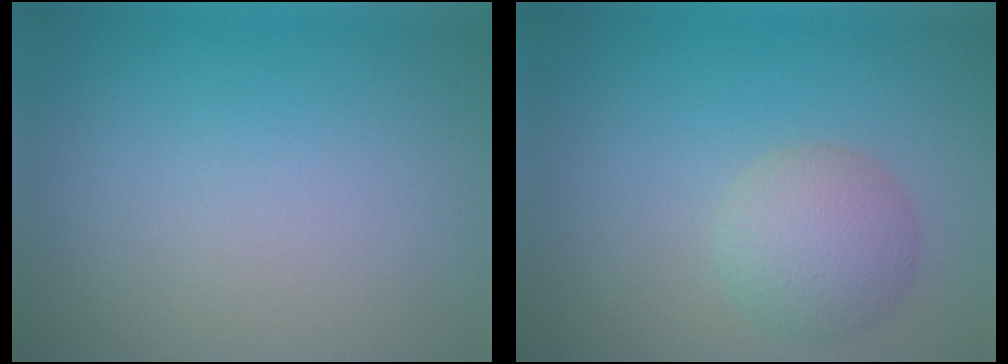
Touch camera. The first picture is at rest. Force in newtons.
{"total": 3.9, "press": 3.8, "slide": 0.2}